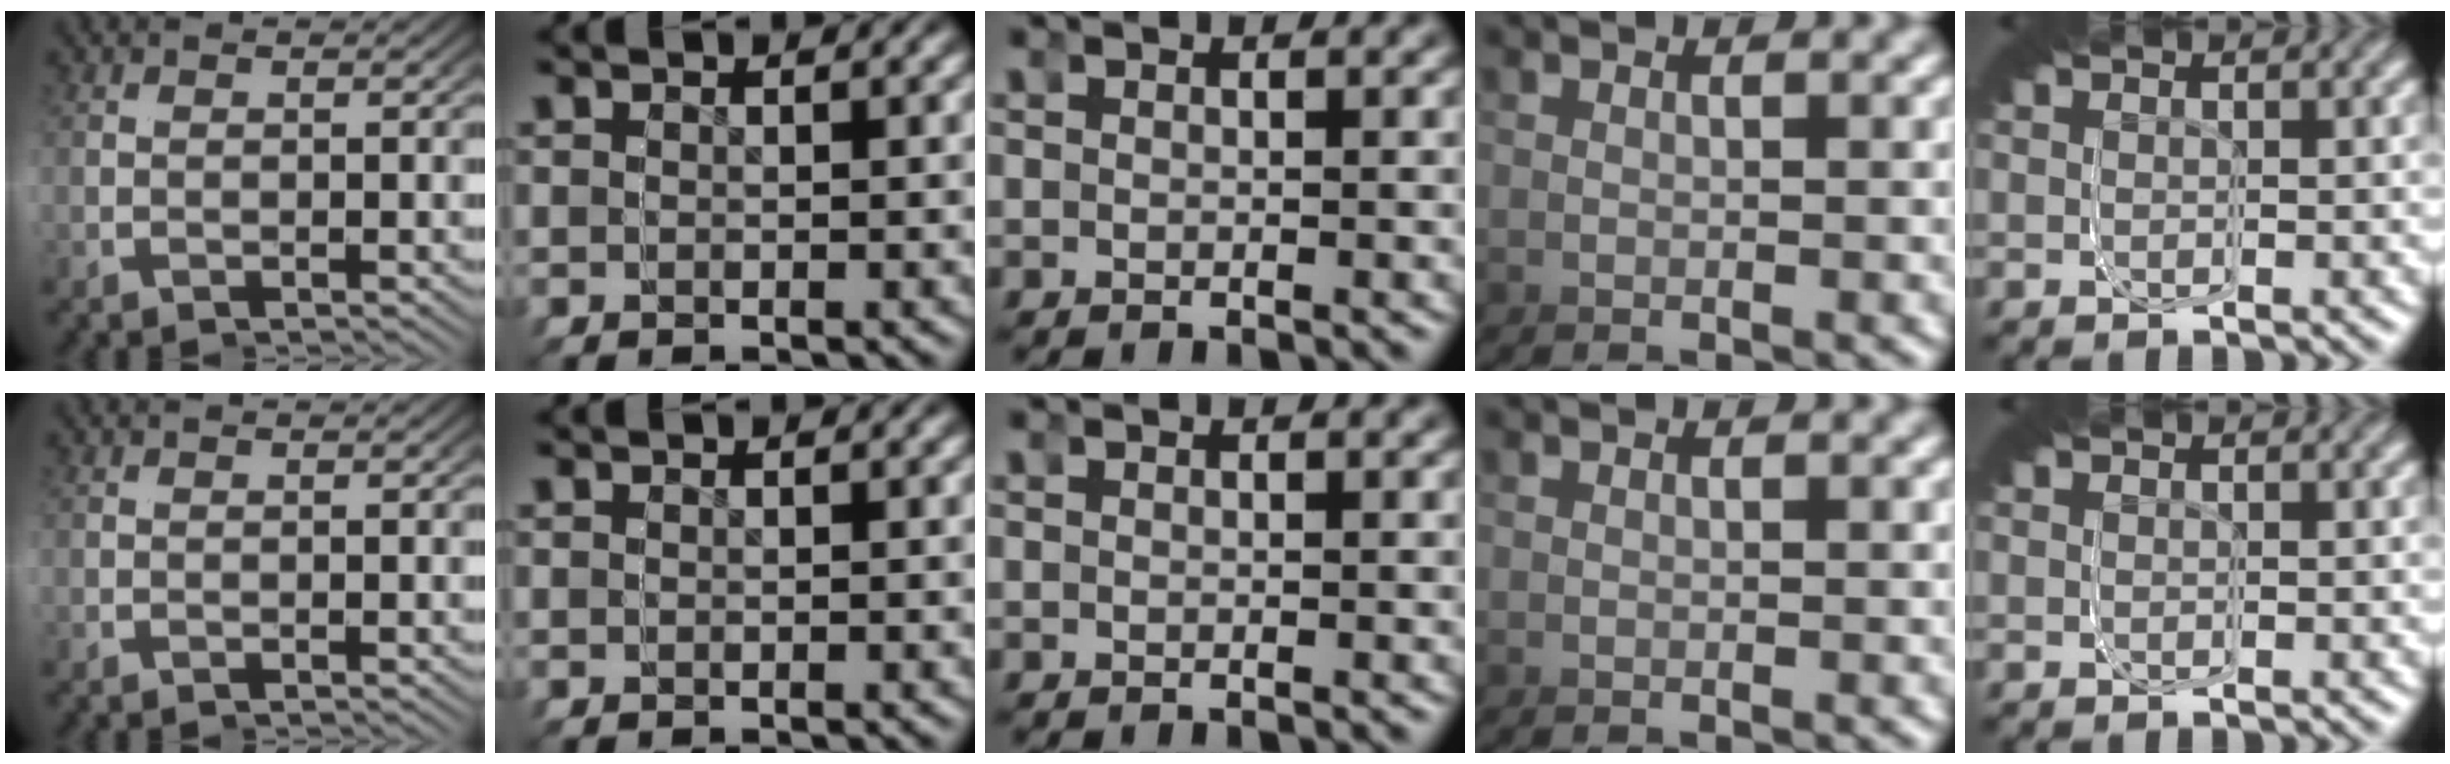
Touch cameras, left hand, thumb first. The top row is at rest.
{}